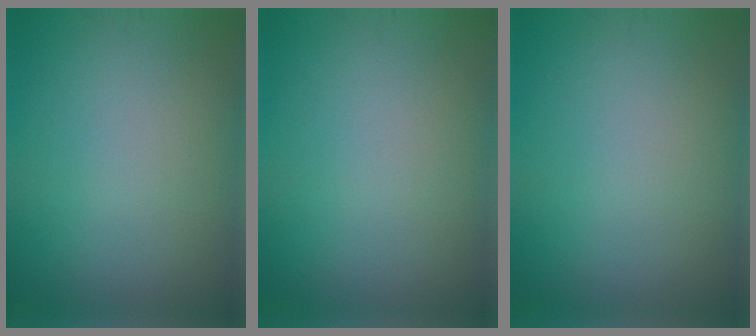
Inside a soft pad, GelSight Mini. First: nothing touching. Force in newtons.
{"total": 0.0}
{"total": 0.0}